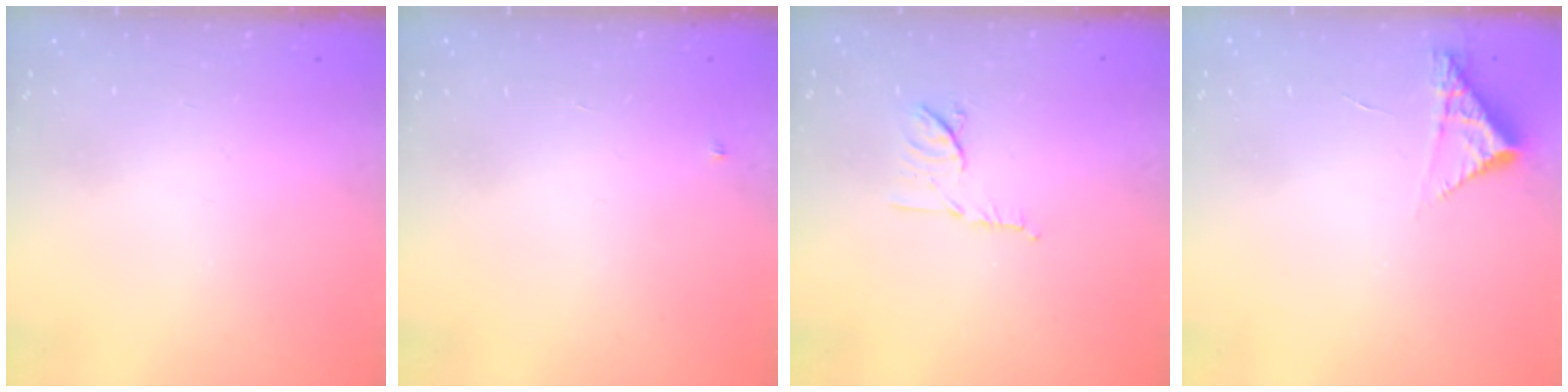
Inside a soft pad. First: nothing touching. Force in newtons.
{"total": 2.7, "press": 2.7, "slide": 0.4}
{"total": 8.0, "press": 7.9, "slide": 1.0}
{"total": 4.3, "press": 4.3, "slide": 0.3}